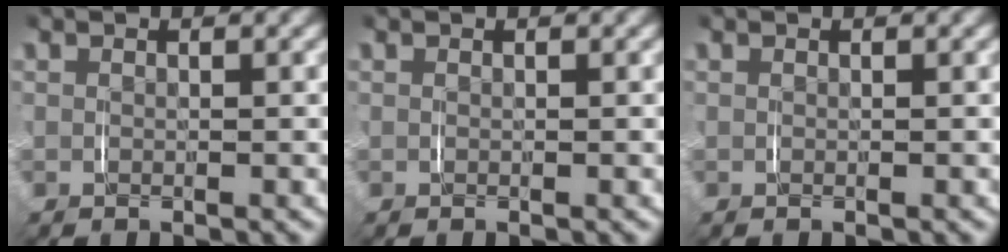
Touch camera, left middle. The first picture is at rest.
{"total": 0.0}
{"total": 0.0}